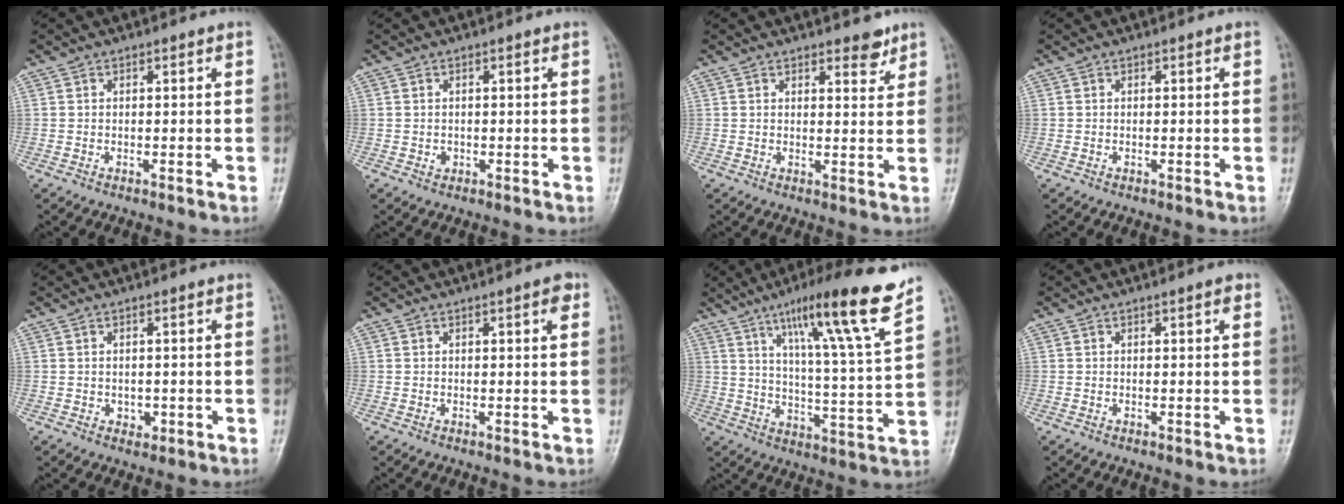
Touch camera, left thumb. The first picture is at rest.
{"total": 0.9, "force": [-0.1, 0.8, 0.4], "torque": [-0.001, 0.001, 0.001]}
{"total": 3.3, "force": [2.6, 1.3, 1.6], "torque": [-0.005, -0.018, 0.034]}
{"total": 0.0}
{"total": 1.5, "force": [-0.1, 1.2, 0.8], "torque": [-0.007, 0.000, 0.003]}
{"total": 2.0, "force": [1.0, 0.3, 1.7], "torque": [-0.021, -0.002, 0.011]}
{"total": 17.8, "force": [11.4, 0.3, 13.6], "torque": [-0.198, -0.056, 0.175]}
{"total": 1.1, "force": [0.6, 0.2, 0.9], "torque": [-0.012, -0.001, 0.007]}